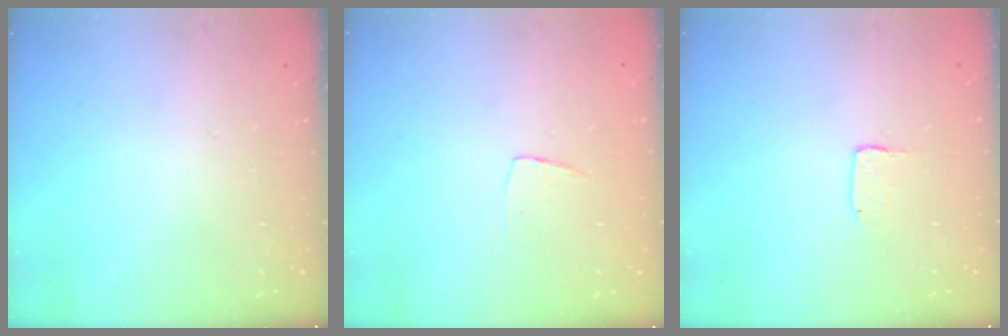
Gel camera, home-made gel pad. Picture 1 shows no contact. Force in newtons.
{"total": 3.8, "press": 3.7, "slide": 0.3}
{"total": 2.0, "press": 2.0, "slide": 0.1}